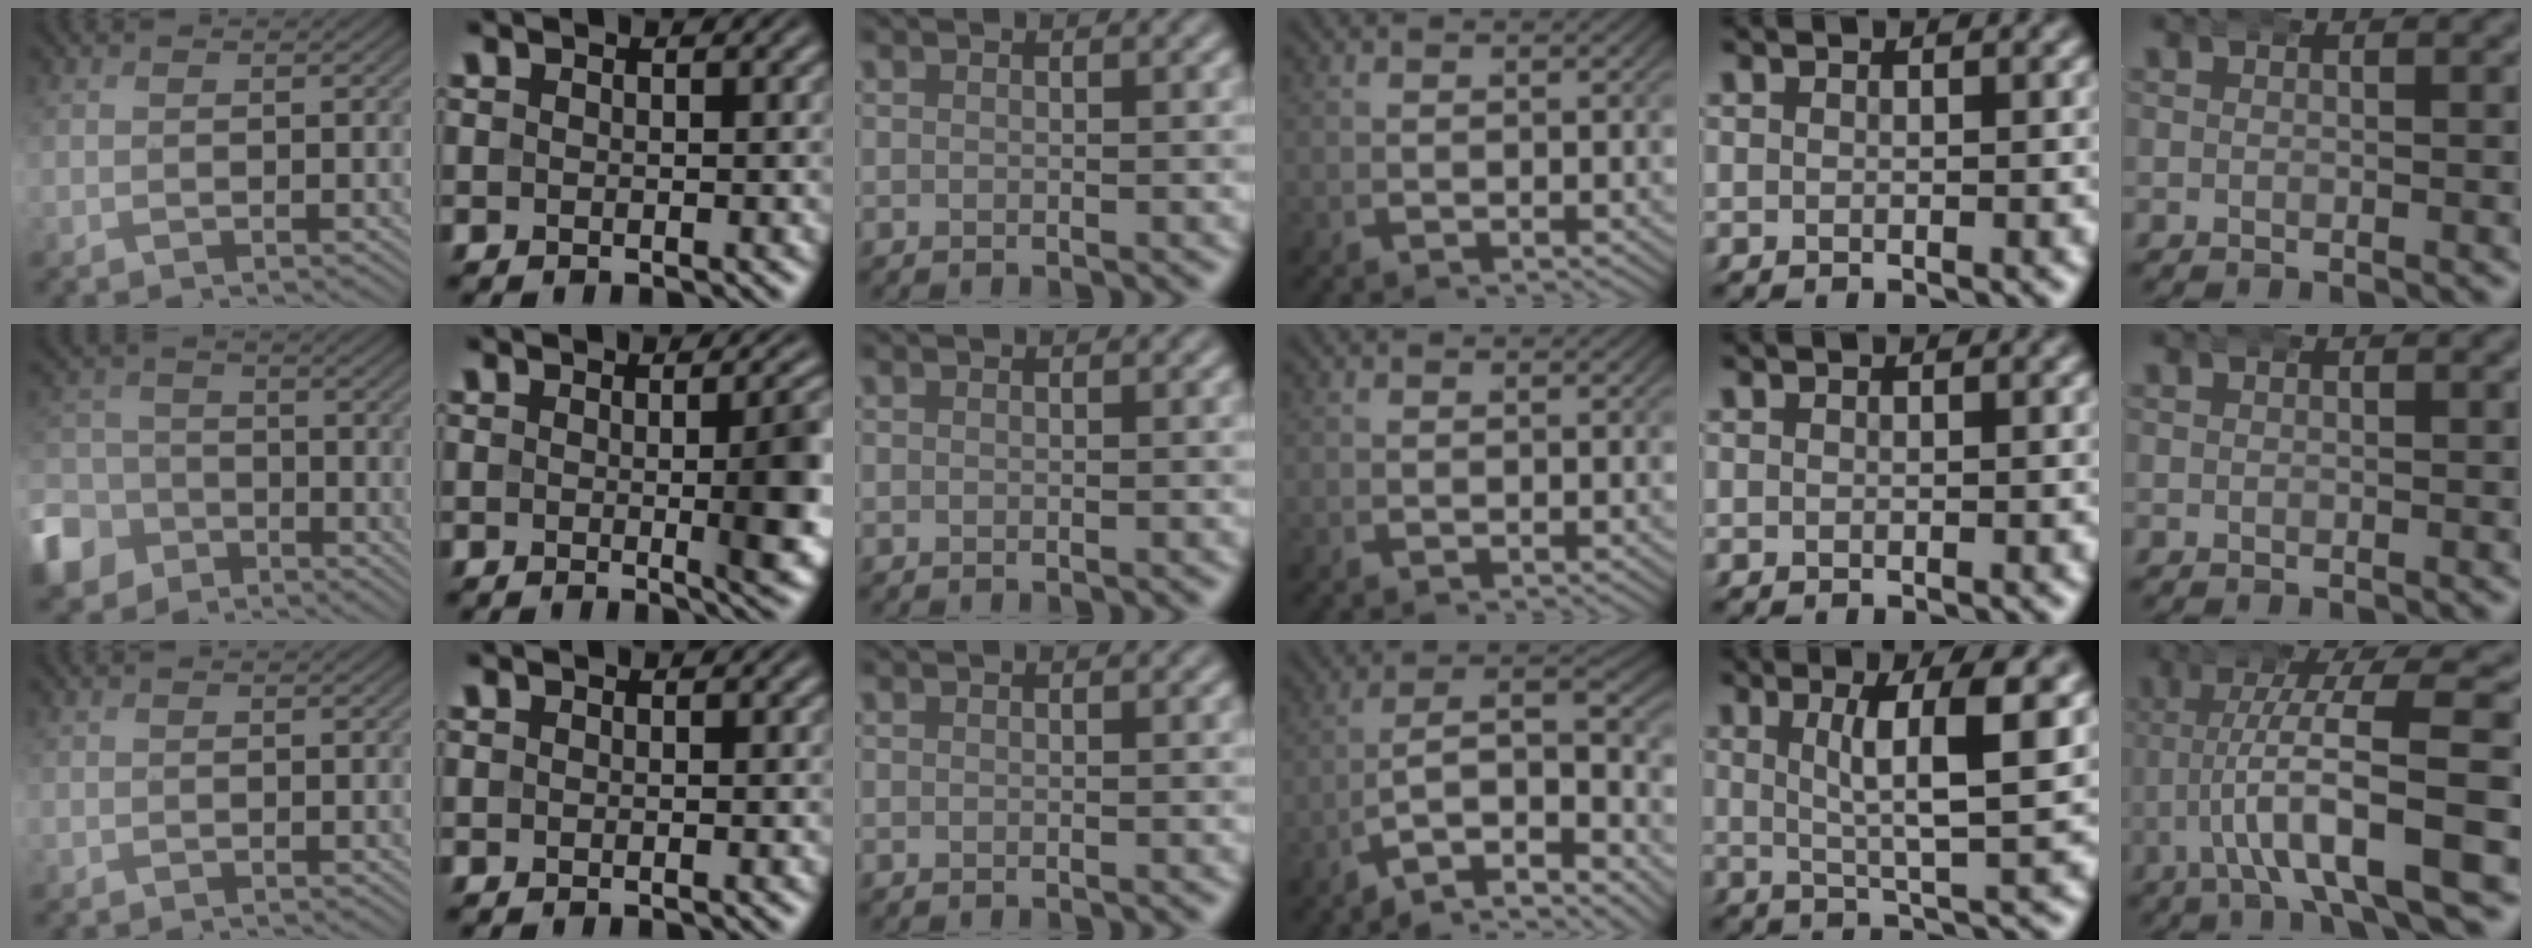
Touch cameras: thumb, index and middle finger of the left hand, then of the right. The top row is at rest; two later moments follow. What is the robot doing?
{"motion": "wrap", "object": "bandana"}